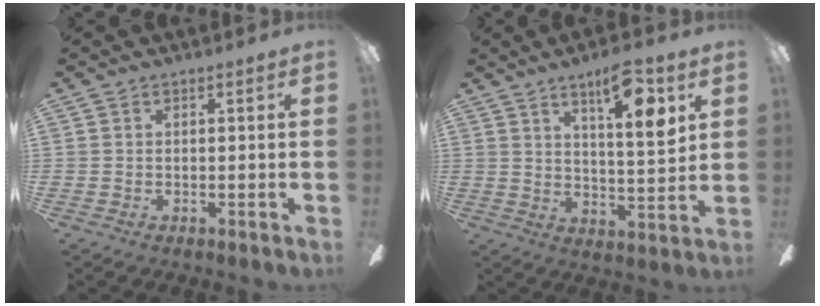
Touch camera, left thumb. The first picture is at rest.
{"total": 11.3, "force": [6.7, 2.7, 8.7], "torque": [-0.124, -0.035, 0.104]}